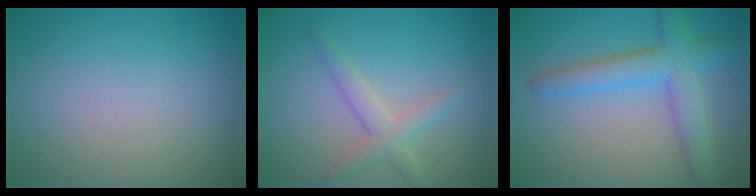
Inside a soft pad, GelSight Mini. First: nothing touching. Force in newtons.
{"total": 2.5, "press": 2.5, "slide": 0.2}
{"total": 4.9, "press": 4.9, "slide": 0.3}